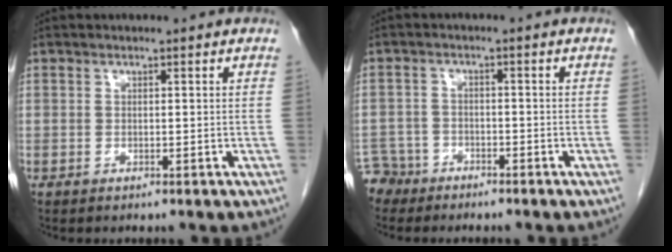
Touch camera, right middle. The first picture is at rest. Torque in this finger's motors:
{"motor_torque": [1.14, -1.00, 0.13, -0.06]}